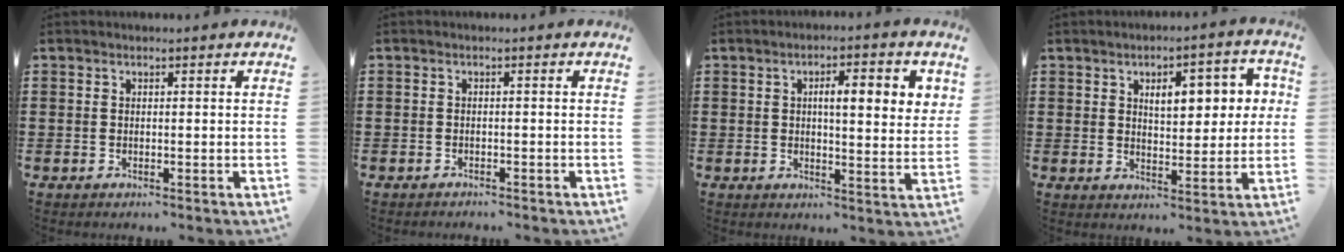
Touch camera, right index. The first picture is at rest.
{"total": 0.9, "force": [-0.9, 0.1, 0.0], "torque": [-0.003, 0.001, -0.020]}
{"total": 5.5, "force": [1.4, 1.3, 5.1], "torque": [-0.084, 0.000, 0.016]}
{"total": 6.7, "force": [1.9, 3.4, 5.4], "torque": [-0.083, -0.001, 0.022]}